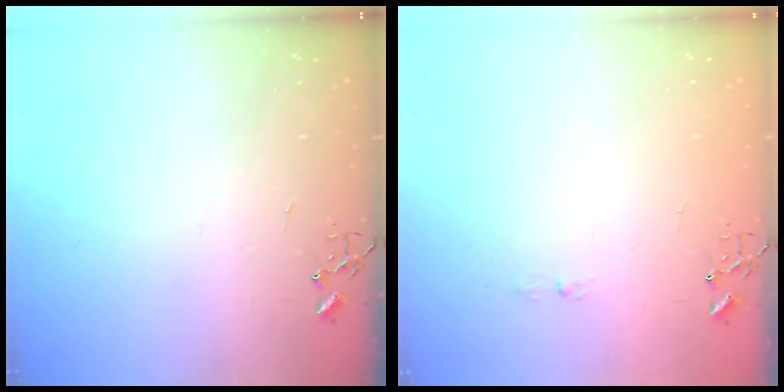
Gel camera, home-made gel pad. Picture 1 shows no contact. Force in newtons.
{"total": 2.9, "press": 2.9, "slide": 0.4}